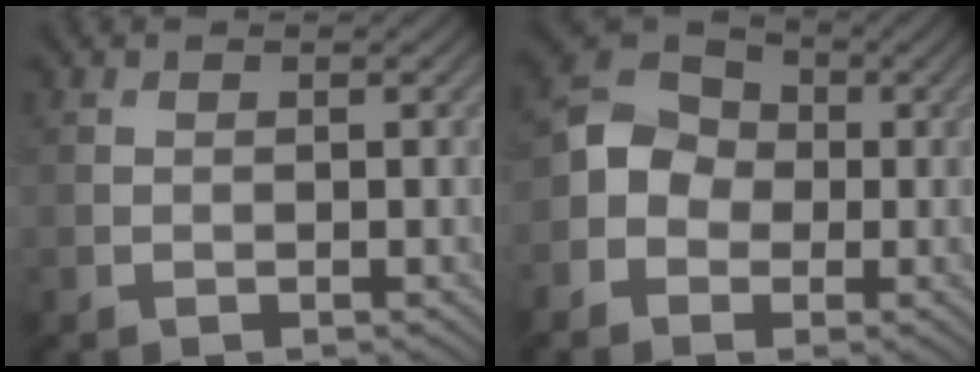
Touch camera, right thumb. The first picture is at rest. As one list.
[{"total": 5.7, "force": [-1.0, 4.9, 2.7], "torque": [-0.057, 0.011, -0.035]}]